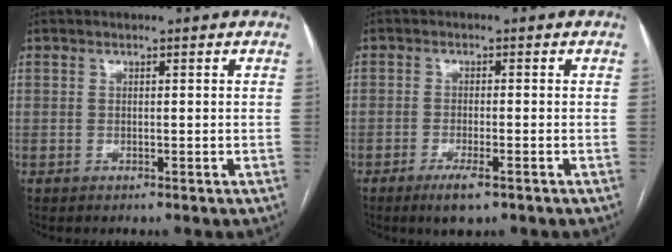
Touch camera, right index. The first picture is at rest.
{"total": 3.8, "force": [-2.3, 0.8, 3.0], "torque": [-0.057, -0.006, -0.037]}